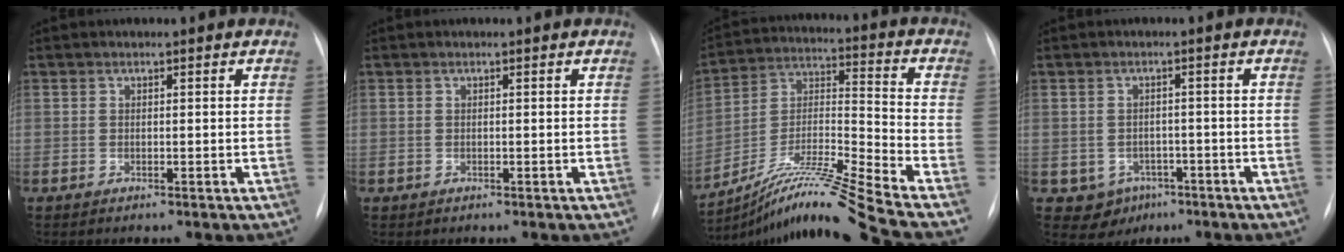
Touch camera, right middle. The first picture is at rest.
{"total": 0.0}
{"total": 17.3, "force": [-14.6, -3.4, 8.8], "torque": [-0.178, -0.001, -0.261]}
{"total": 4.5, "force": [-2.1, 3.9, 1.0], "torque": [-0.015, 0.006, -0.019]}